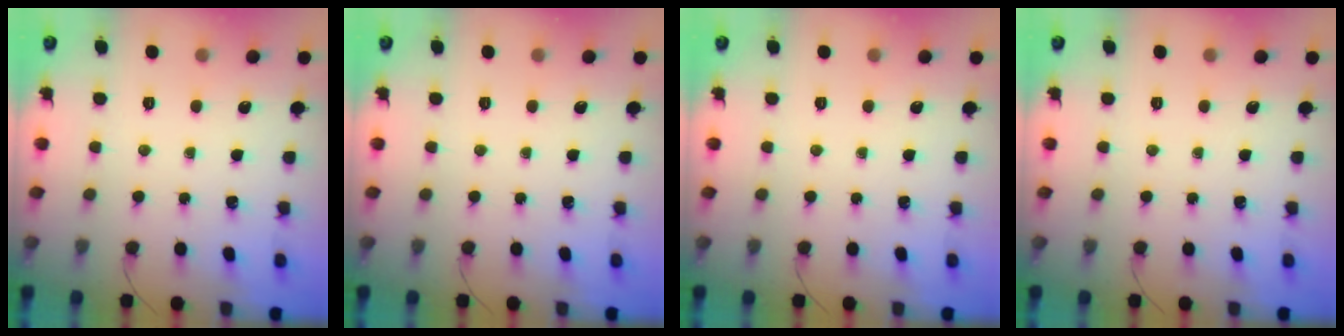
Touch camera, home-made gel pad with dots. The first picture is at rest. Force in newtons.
{"total": 0.0}
{"total": 0.0}
{"total": 0.0}